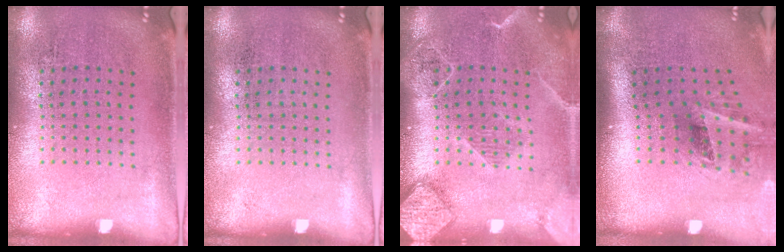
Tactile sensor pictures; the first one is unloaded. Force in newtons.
{"total": 0.0}
{"total": 2.1, "press": 1.9, "slide": 0.9}
{"total": 1.9, "press": 1.2, "slide": 1.5}